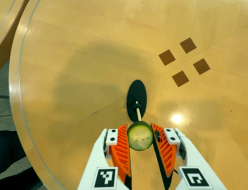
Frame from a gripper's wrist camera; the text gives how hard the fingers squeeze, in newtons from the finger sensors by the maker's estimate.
{"total": 9.2, "left": 8.8, "right": 9.6}